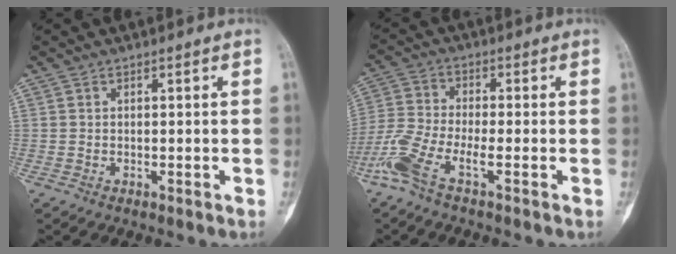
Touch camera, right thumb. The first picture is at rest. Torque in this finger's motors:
{"motor_torque": [0.16, 0.08, 0.44, 0.23, 0.08]}